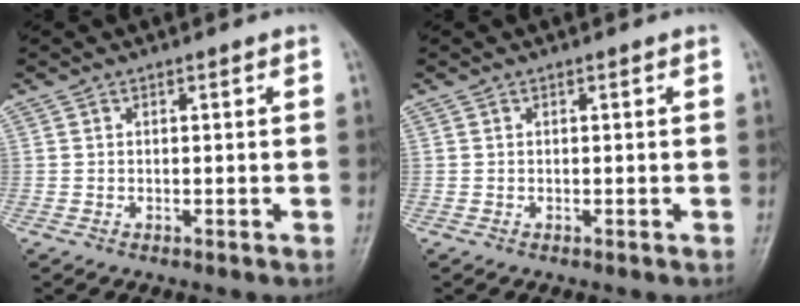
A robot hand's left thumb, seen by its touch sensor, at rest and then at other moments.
{"total": 0.0}